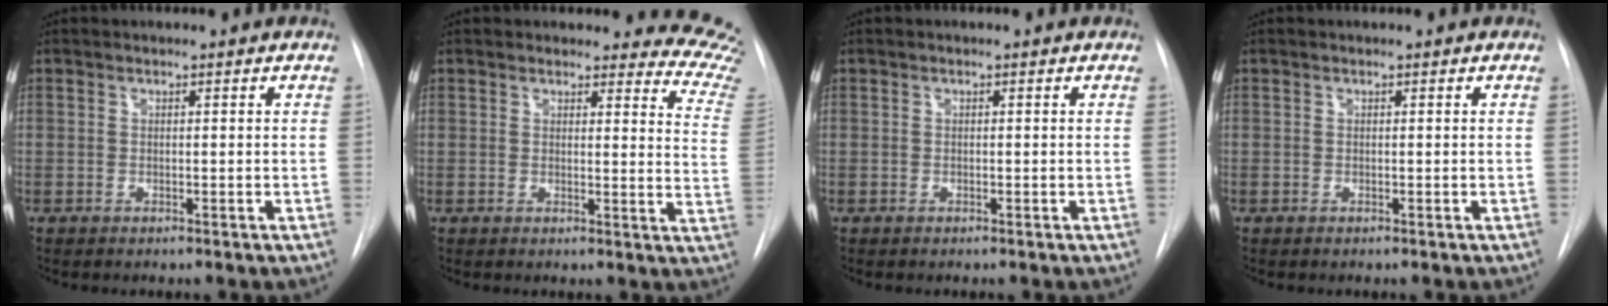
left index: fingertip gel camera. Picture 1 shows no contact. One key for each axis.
{"total": 10.8, "fx": 10.7, "fy": 1.6, "fz": -0.2, "tx": 0.048, "ty": -0.121, "tz": 0.066}
{"total": 0.0}
{"total": 0.0}